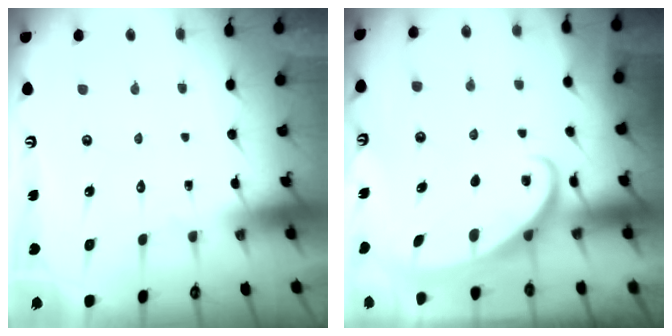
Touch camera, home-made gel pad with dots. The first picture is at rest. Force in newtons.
{"total": 2.5, "press": 2.5, "slide": 0.4}